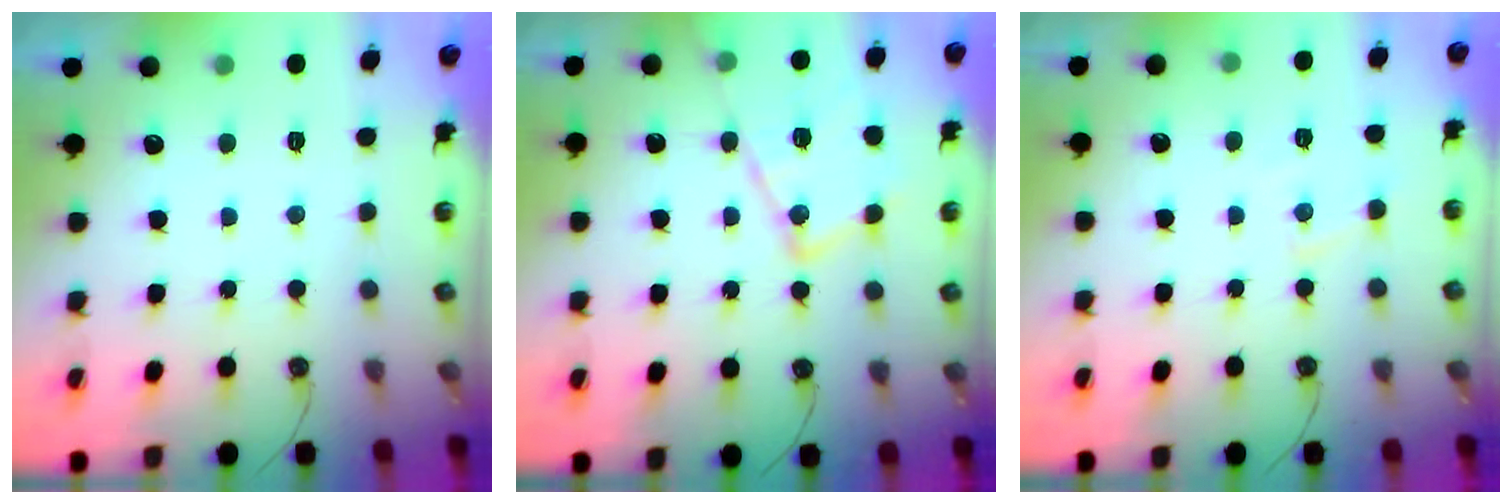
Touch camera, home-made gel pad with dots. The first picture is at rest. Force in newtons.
{"total": 17.2, "press": 17.2, "slide": 1.3}
{"total": 6.3, "press": 6.2, "slide": 0.4}